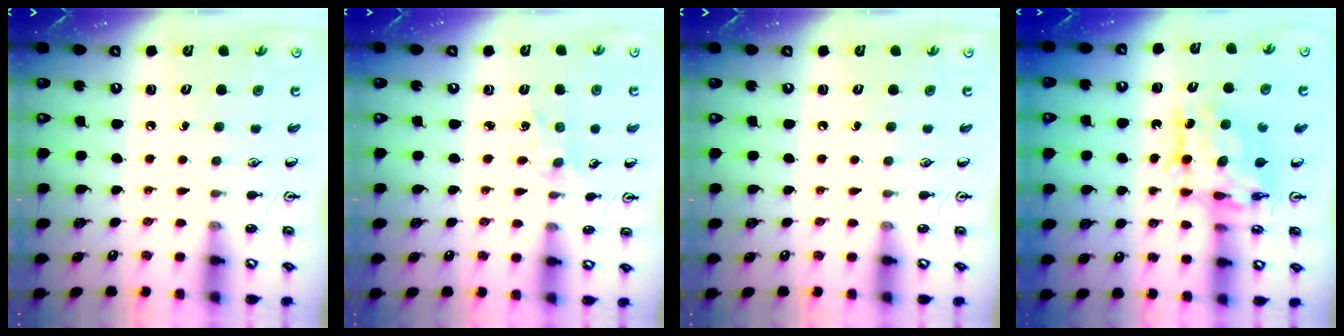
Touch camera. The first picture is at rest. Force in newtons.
{"total": 1.5, "press": 1.5, "slide": 0.3}
{"total": 0.0}
{"total": 9.2, "press": 9.2, "slide": 0.9}